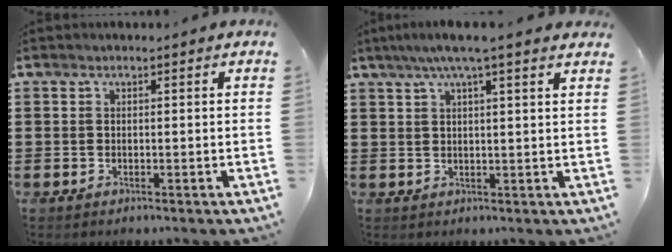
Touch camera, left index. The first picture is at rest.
{"total": 4.8, "force": [3.4, 0.0, 3.4], "torque": [-0.074, 0.000, 0.059]}